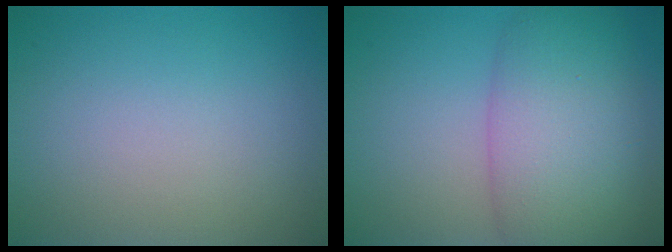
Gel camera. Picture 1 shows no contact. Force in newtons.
{"total": 8.6, "press": 8.6, "slide": 0.6}